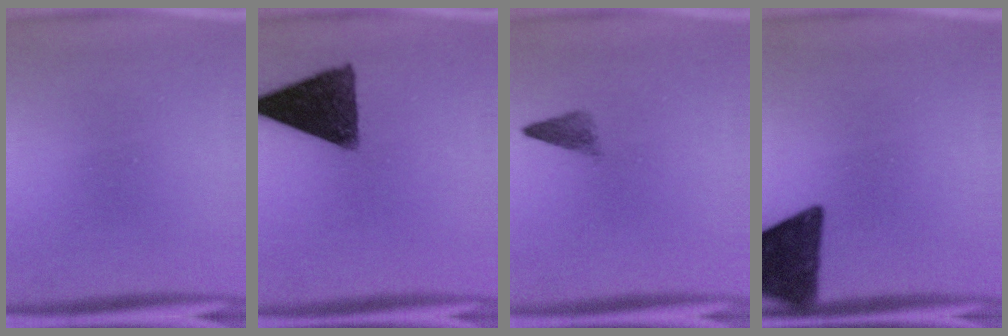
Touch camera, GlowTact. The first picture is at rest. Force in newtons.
{"total": 13.5}
{"total": 2.1}
{"total": 13.7}